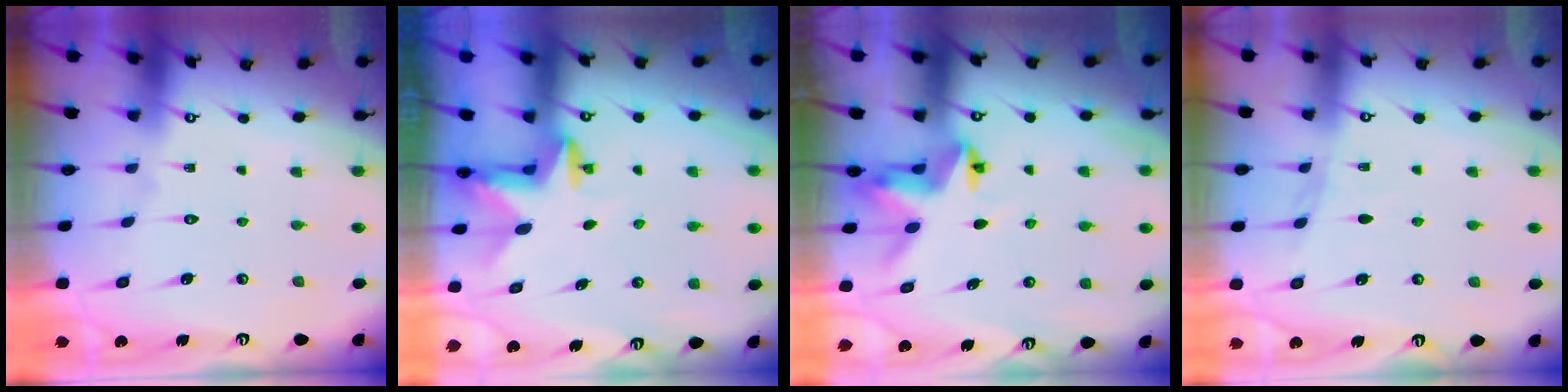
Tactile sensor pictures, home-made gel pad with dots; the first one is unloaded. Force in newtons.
{"total": 2.6, "press": 2.5, "slide": 0.4}
{"total": 3.9, "press": 3.8, "slide": 0.4}
{"total": 3.4, "press": 3.4, "slide": 0.5}